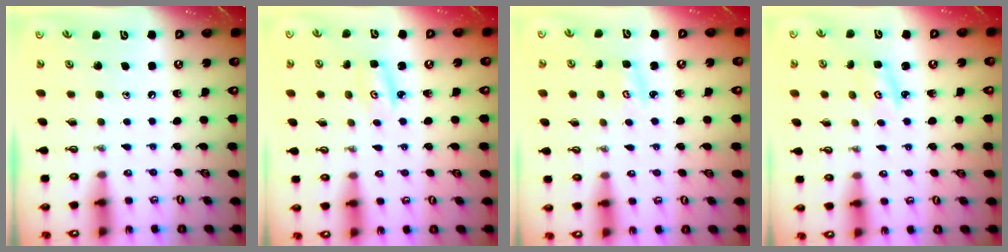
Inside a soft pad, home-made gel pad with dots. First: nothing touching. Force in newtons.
{"total": 2.7, "press": 2.7, "slide": 0.2}
{"total": 2.8, "press": 2.8, "slide": 0.2}
{"total": 1.8, "press": 1.8, "slide": 0.1}